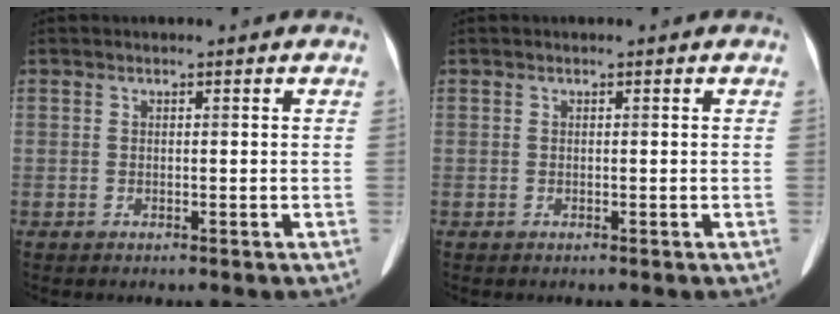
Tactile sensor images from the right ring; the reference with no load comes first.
{"total": 0.0}